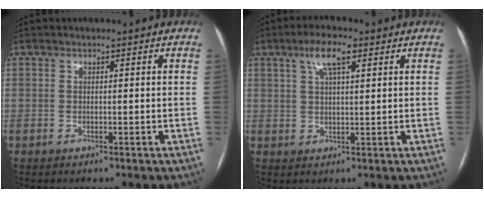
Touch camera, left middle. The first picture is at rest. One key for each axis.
{"total": 5.5, "fx": 2.8, "fy": 1.2, "fz": 4.5, "tx": -0.090, "ty": 0.015, "tz": 0.051}